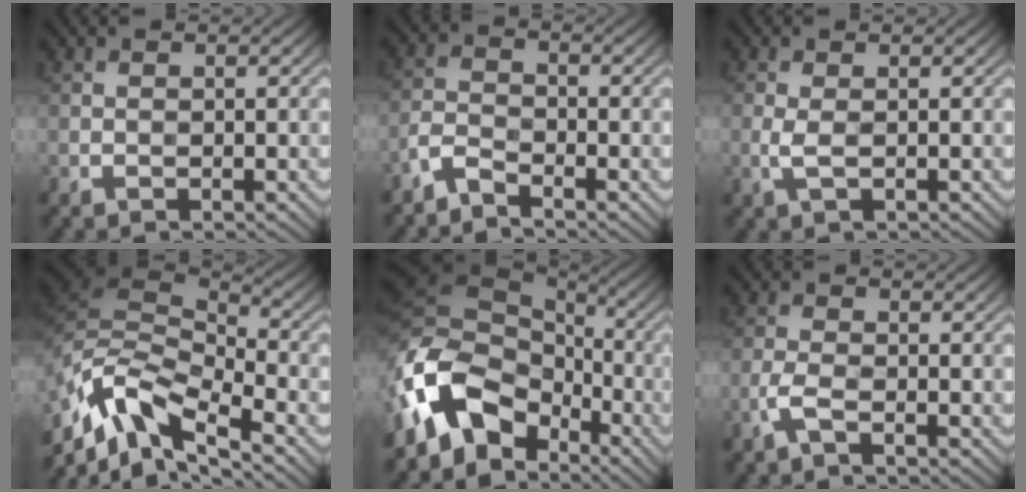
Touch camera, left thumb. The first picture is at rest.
{"total": 3.2, "force": [-2.9, 0.7, 1.2], "torque": [-0.030, -0.002, -0.074]}
{"total": 1.9, "force": [-0.2, 0.8, 1.7], "torque": [-0.049, 0.000, -0.007]}
{"total": 11.7, "force": [-6.4, 4.7, 8.5], "torque": [-0.181, -0.006, -0.132]}
{"total": 14.5, "force": [-5.6, 9.9, 8.9], "torque": [-0.214, -0.018, -0.109]}
{"total": 2.7, "force": [-1.5, 0.8, 2.0], "torque": [-0.054, 0.002, -0.039]}